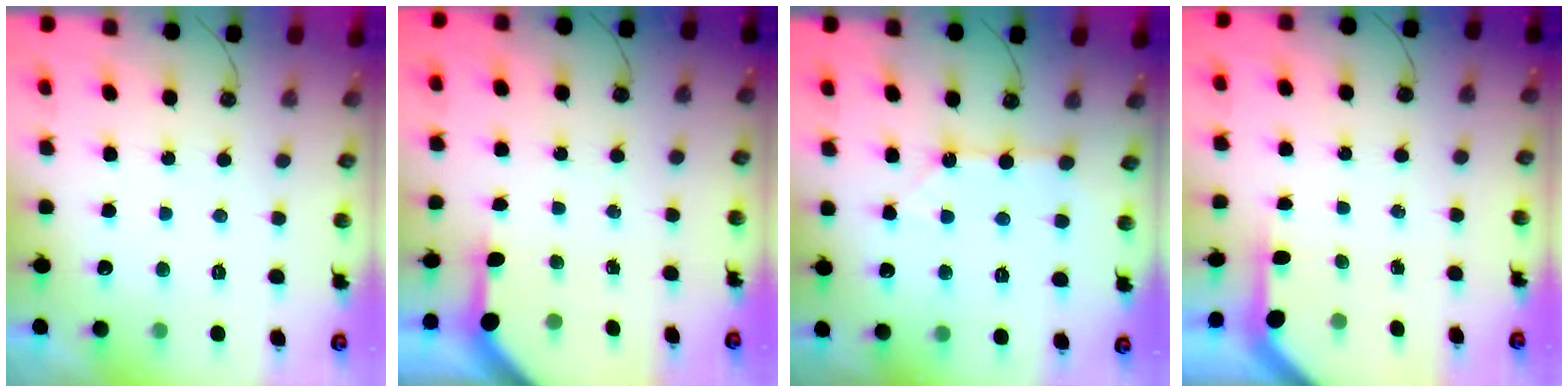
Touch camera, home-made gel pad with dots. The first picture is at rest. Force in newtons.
{"total": 3.3, "press": 3.3, "slide": 0.4}
{"total": 2.5, "press": 2.5, "slide": 0.2}
{"total": 2.8, "press": 2.8, "slide": 0.2}